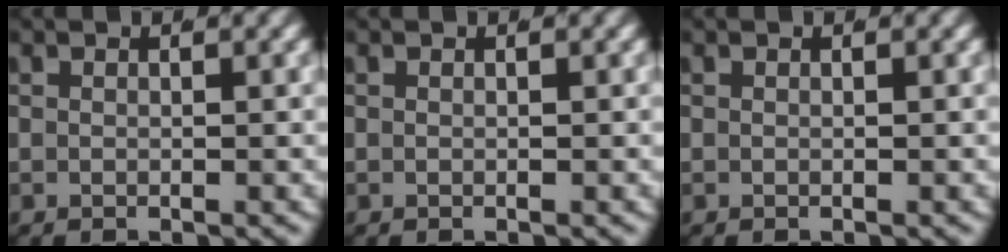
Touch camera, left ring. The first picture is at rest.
{"total": 0.0}
{"total": 0.0}